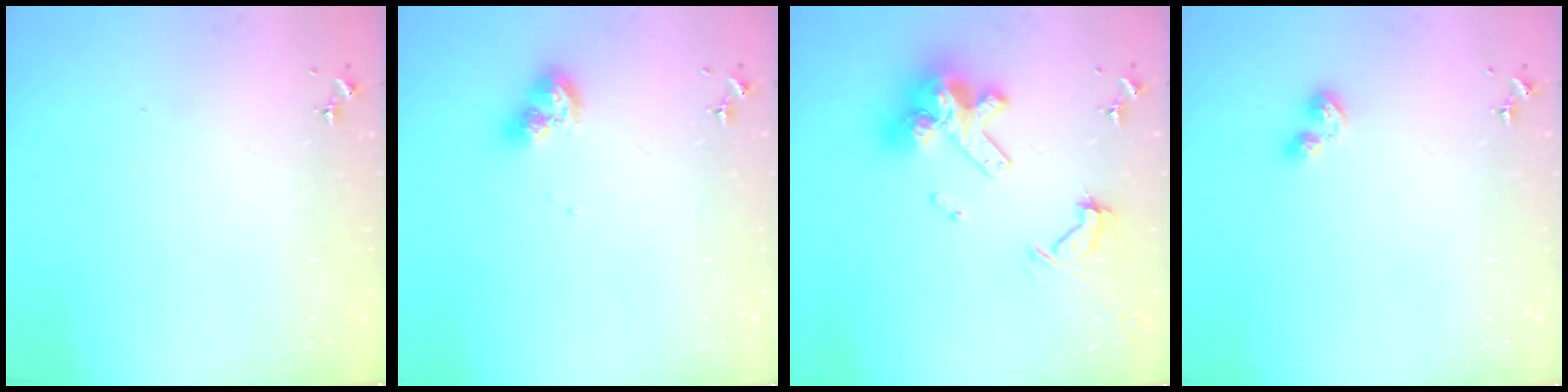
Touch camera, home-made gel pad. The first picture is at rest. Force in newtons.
{"total": 8.7, "press": 8.7, "slide": 0.2}
{"total": 18.3, "press": 18.2, "slide": 2.1}
{"total": 6.6, "press": 6.6, "slide": 0.8}